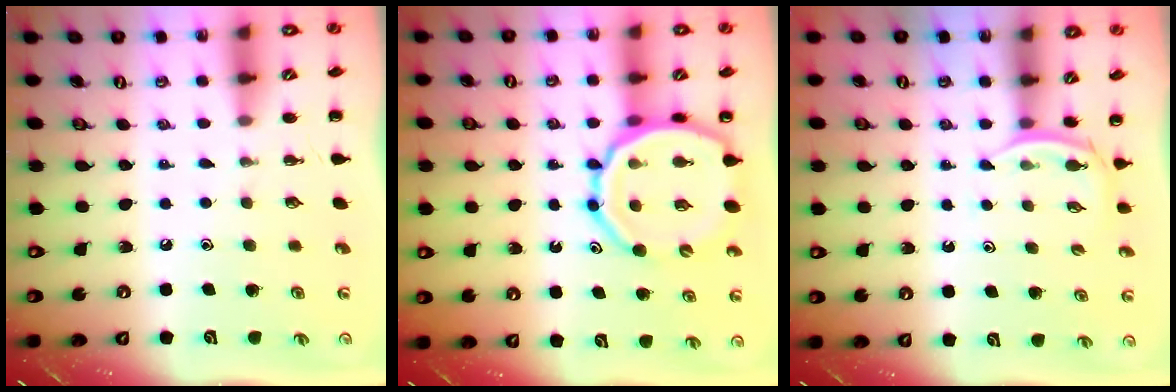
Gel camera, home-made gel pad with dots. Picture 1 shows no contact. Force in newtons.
{"total": 15.2, "press": 14.8, "slide": 3.4}
{"total": 2.6, "press": 2.5, "slide": 0.8}